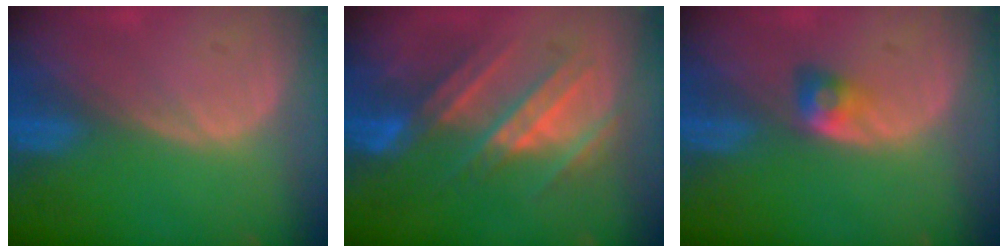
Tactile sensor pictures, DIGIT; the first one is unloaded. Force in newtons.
{"total": 8.4, "press": 8.4, "slide": 0.1}
{"total": 2.9, "press": 2.5, "slide": 1.4}